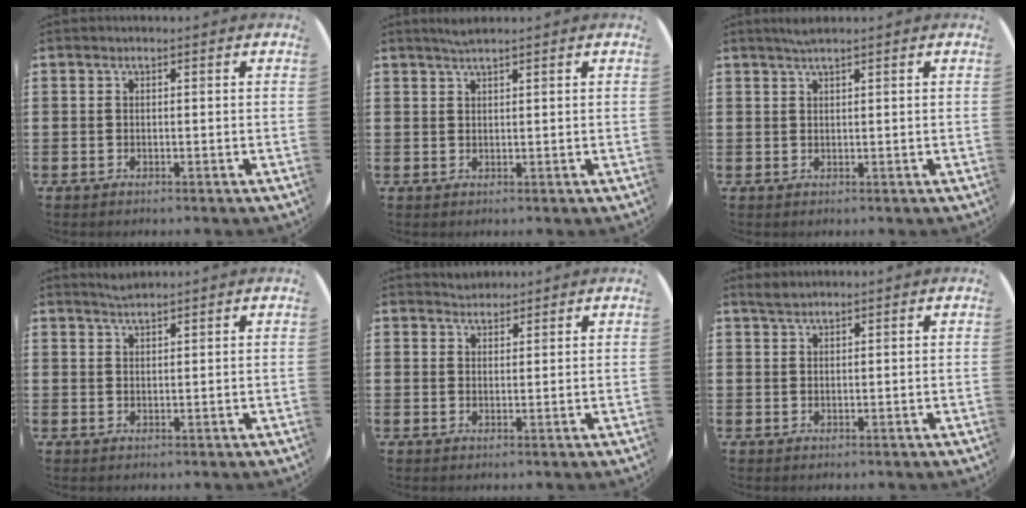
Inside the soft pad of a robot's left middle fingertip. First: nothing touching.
{"total": 1.6, "force": [1.4, -0.1, 0.7], "torque": [-0.015, 0.001, 0.026]}
{"total": 1.4, "force": [1.2, -0.1, 0.8], "torque": [-0.016, 0.001, 0.022]}
{"total": 1.6, "force": [1.5, -0.1, 0.2], "torque": [-0.006, 0.000, 0.029]}
{"total": 1.8, "force": [1.7, 0.5, -0.2], "torque": [0.008, 0.001, 0.033]}
{"total": 1.3, "force": [1.3, 0.1, 0.3], "torque": [-0.008, 0.002, 0.025]}